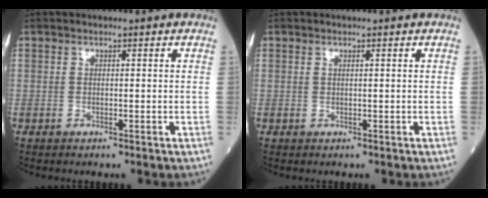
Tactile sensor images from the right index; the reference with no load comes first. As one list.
[{"total": 0.0}]